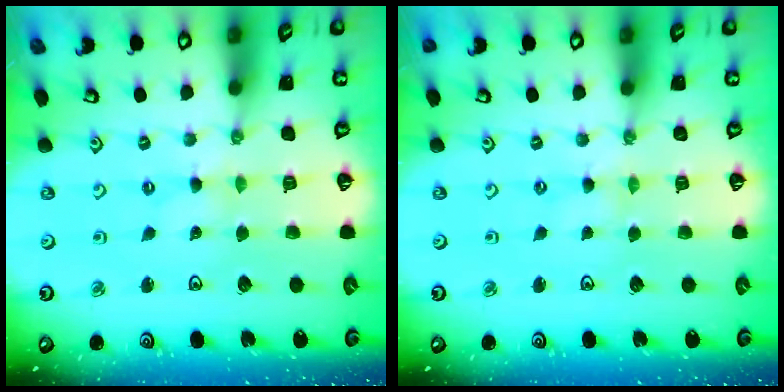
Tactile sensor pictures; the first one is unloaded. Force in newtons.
{"total": 1.1, "press": 1.0, "slide": 0.4}